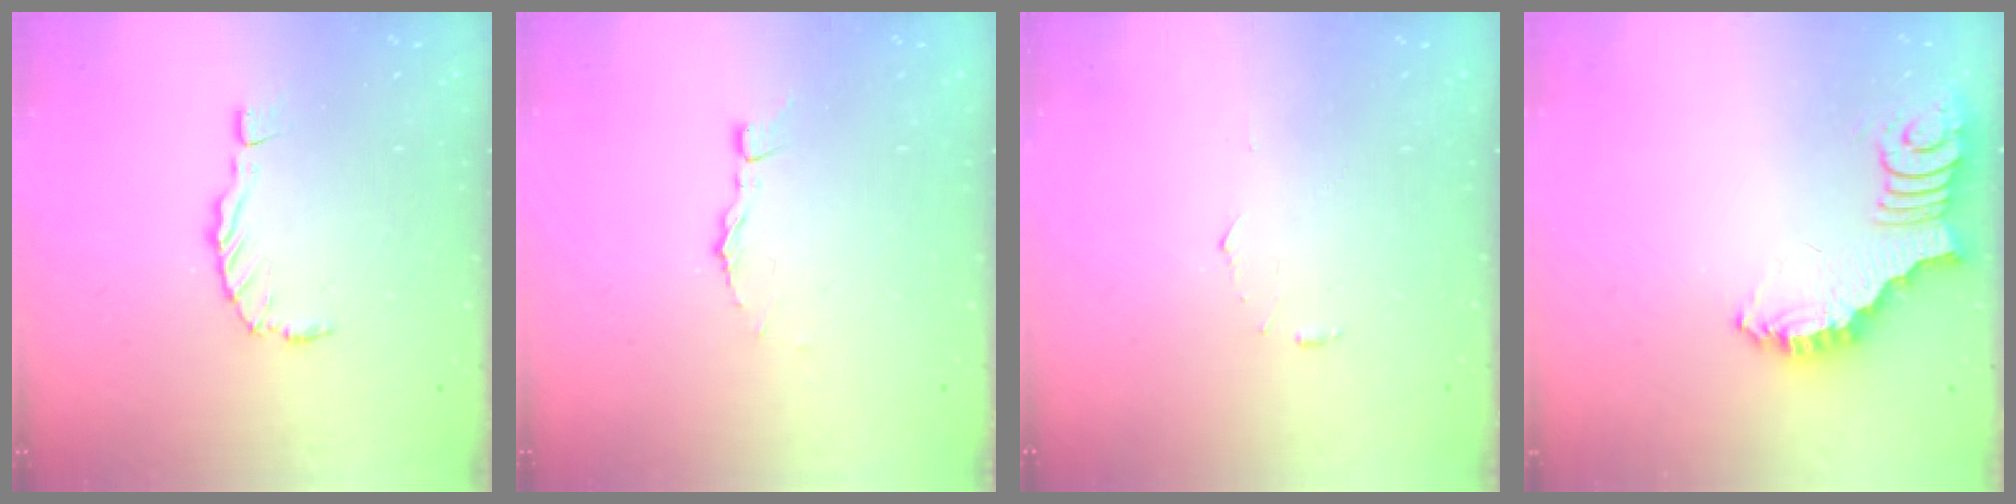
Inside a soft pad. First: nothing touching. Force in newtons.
{"total": 4.4, "press": 4.3, "slide": 0.5}
{"total": 3.6, "press": 3.6, "slide": 0.2}
{"total": 2.7, "press": 2.6, "slide": 0.6}